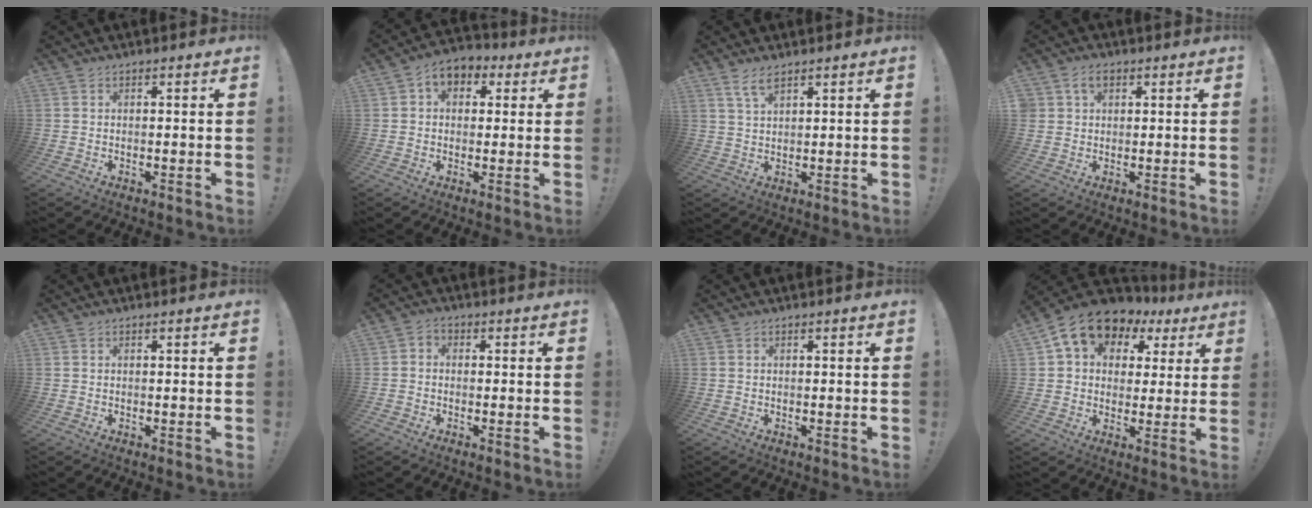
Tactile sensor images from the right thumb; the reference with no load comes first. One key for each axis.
{"total": 6.2, "fx": 1.9, "fy": 4.8, "fz": 3.5, "tx": -0.044, "ty": -0.005, "tz": 0.037}
{"total": 4.4, "fx": 3.1, "fy": 1.2, "fz": 2.9, "tx": -0.050, "ty": -0.014, "tz": 0.056}
{"total": 4.2, "fx": 1.9, "fy": 3.1, "fz": 2.1, "tx": -0.035, "ty": 0.003, "tz": 0.035}
{"total": 0.0}
{"total": 2.3, "fx": -1.2, "fy": 1.7, "fz": 1.1, "tx": -0.015, "ty": 0.007, "tz": -0.022}
{"total": 0.0}
{"total": 12.8, "fx": 6.6, "fy": 8.9, "fz": 6.4, "tx": -0.104, "ty": -0.033, "tz": 0.123}